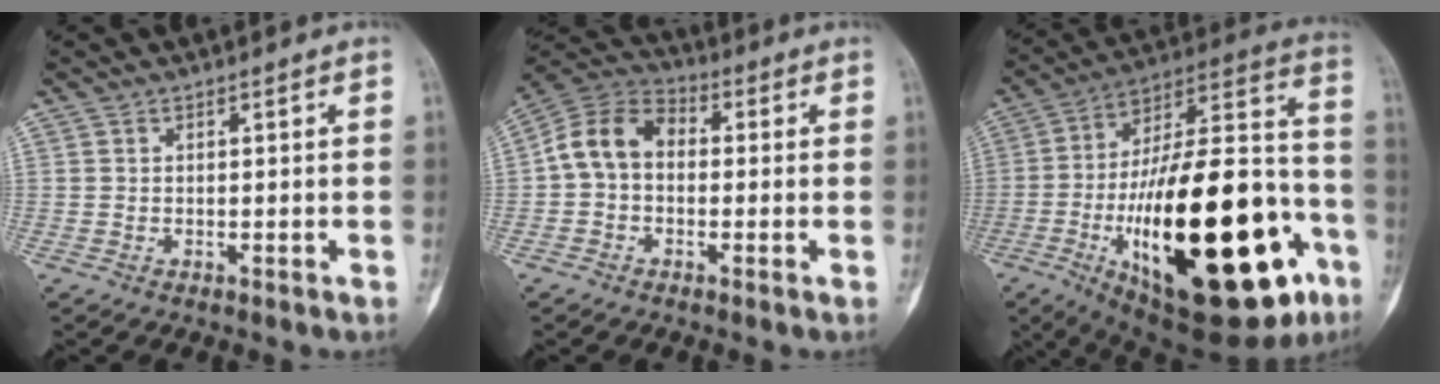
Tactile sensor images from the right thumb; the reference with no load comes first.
{"total": 10.0, "force": [-0.1, 7.4, 6.7], "torque": [-0.108, 0.033, -0.019]}
{"total": 42.1, "force": [-13.6, 16.4, 36.3], "torque": [-0.535, 0.048, -0.198]}